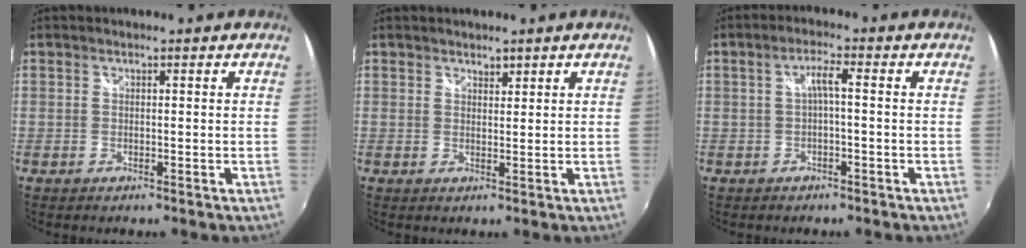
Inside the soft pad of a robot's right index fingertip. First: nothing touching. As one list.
[{"total": 1.3, "force": [1.1, 0.7, 0.2], "torque": [-0.003, 0.000, 0.017]}, {"total": 2.8, "force": [-0.4, 0.3, 2.7], "torque": [-0.052, 0.007, -0.006]}]